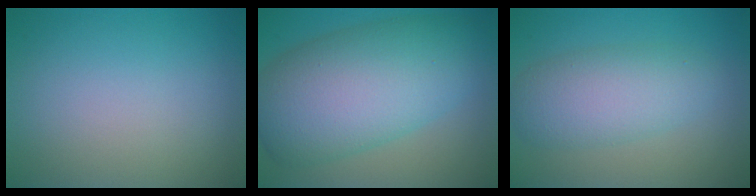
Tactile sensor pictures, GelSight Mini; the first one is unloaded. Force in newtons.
{"total": 11.0, "press": 11.0, "slide": 0.4}
{"total": 4.8, "press": 4.8, "slide": 0.2}